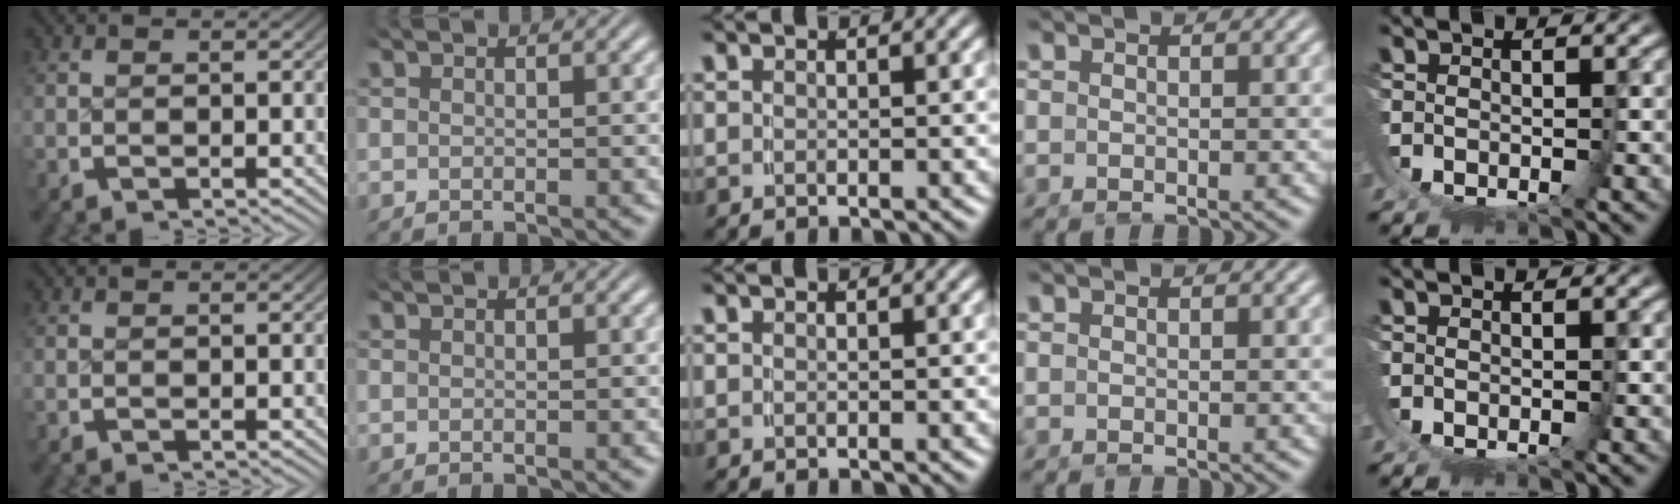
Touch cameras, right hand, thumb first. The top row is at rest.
{}